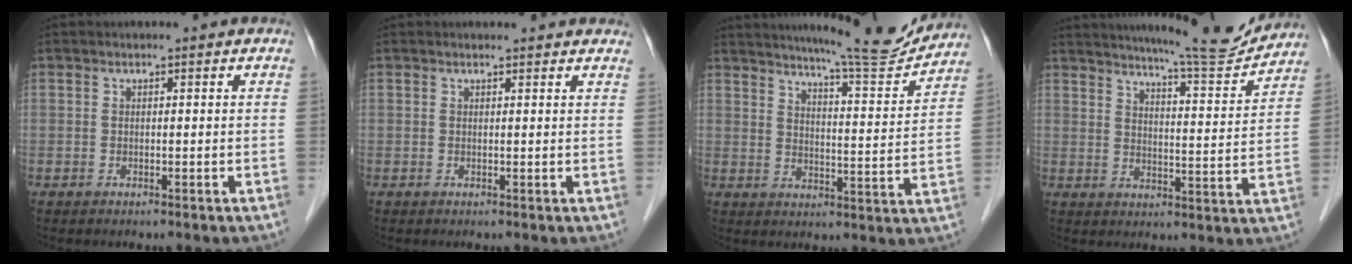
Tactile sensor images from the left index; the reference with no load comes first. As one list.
[{"total": 4.6, "force": [4.3, 1.0, 1.3], "torque": [-0.014, 0.012, 0.039]}, {"total": 14.2, "force": [13.3, 0.0, 5.0], "torque": [-0.074, -0.026, 0.176]}, {"total": 13.6, "force": [12.9, 0.0, 4.5], "torque": [-0.068, -0.022, 0.171]}]